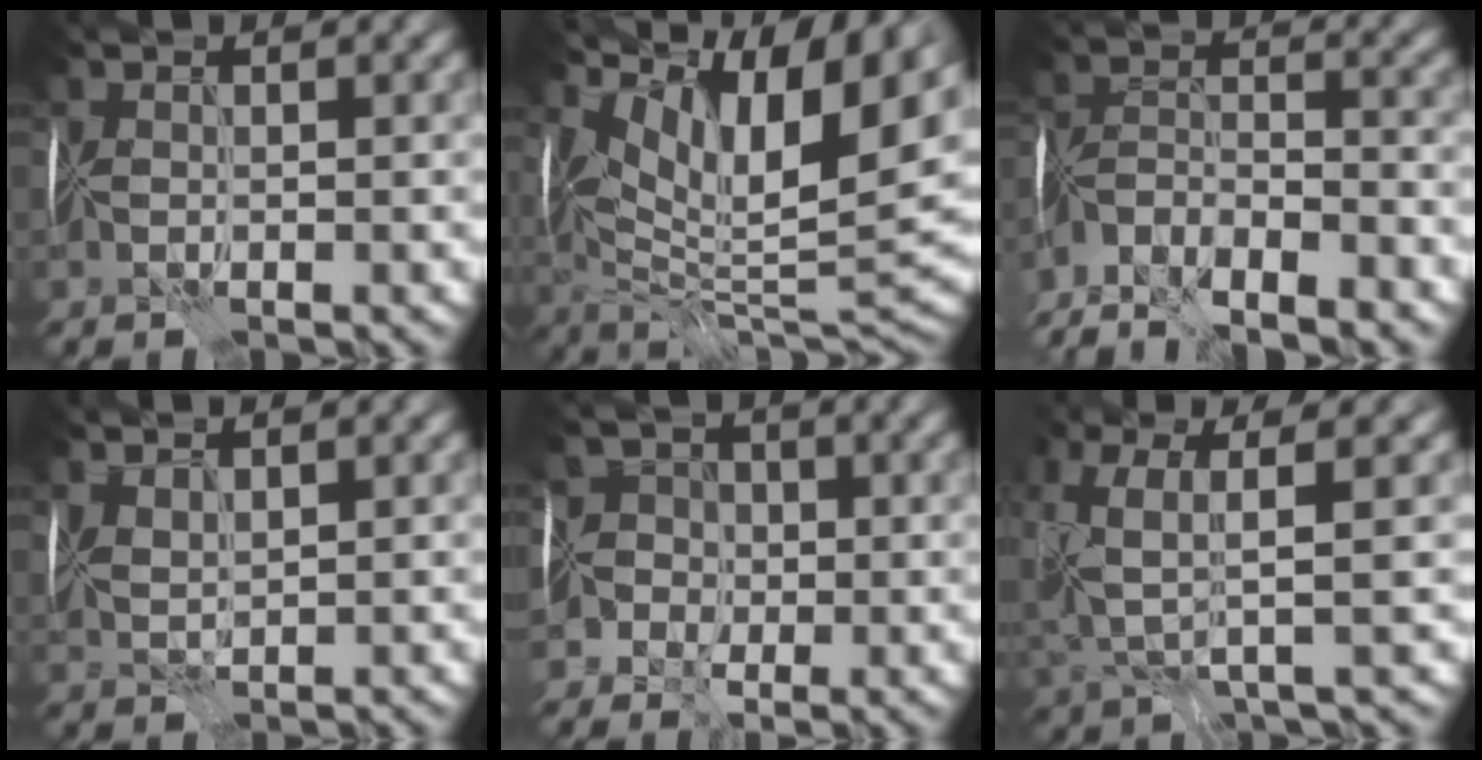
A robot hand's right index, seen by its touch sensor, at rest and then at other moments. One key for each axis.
{"total": 14.5, "fx": 7.3, "fy": 6.0, "fz": 11.0, "tx": -0.191, "ty": 0.021, "tz": 0.136}
{"total": 7.9, "fx": -6.5, "fy": 2.9, "fz": 3.4, "tx": -0.061, "ty": 0.001, "tz": -0.118}
{"total": 2.4, "fx": 1.9, "fy": 0.8, "fz": 1.1, "tx": -0.034, "ty": 0.009, "tz": 0.041}
{"total": 5.5, "fx": -0.9, "fy": 5.2, "fz": 1.7, "tx": -0.007, "ty": 0.025, "tz": -0.050}
{"total": 6.2, "fx": 1.0, "fy": 1.8, "fz": 5.8, "tx": -0.145, "ty": 0.003, "tz": 0.016}